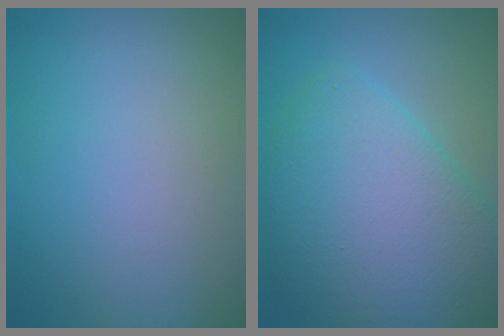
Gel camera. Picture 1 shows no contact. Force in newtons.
{"total": 8.9, "press": 8.9, "slide": 0.2}